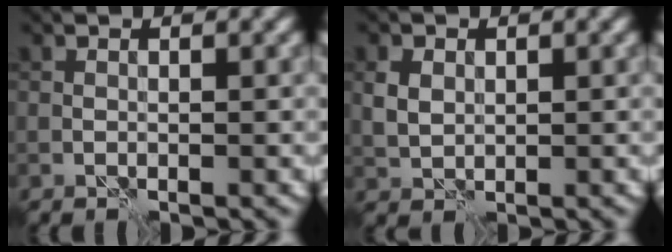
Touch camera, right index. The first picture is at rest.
{"total": 2.1, "force": [0.5, 1.6, 1.2], "torque": [-0.028, 0.001, 0.010]}